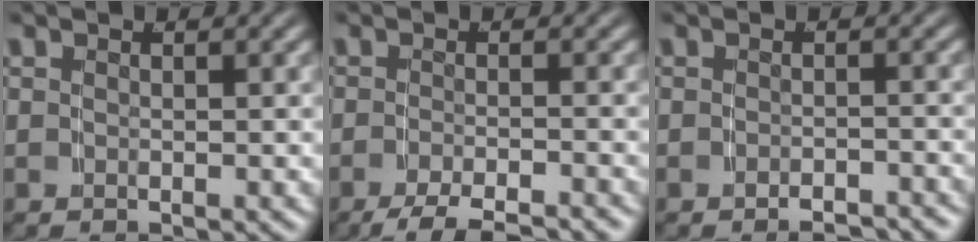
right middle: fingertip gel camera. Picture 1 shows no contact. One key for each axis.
{"total": 5.3, "fx": -4.7, "fy": 1.0, "fz": 2.2, "tx": -0.030, "ty": -0.011, "tz": -0.067}
{"total": 2.4, "fx": -2.4, "fy": 0.1, "fz": 0.4, "tx": -0.003, "ty": 0.000, "tz": -0.039}